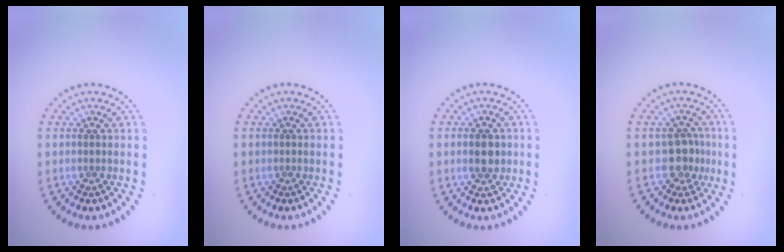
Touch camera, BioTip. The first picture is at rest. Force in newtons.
{"total": 0.0}
{"total": 2.2, "press": 2.2, "slide": 0.1}
{"total": 2.5, "press": 2.1, "slide": 1.4}